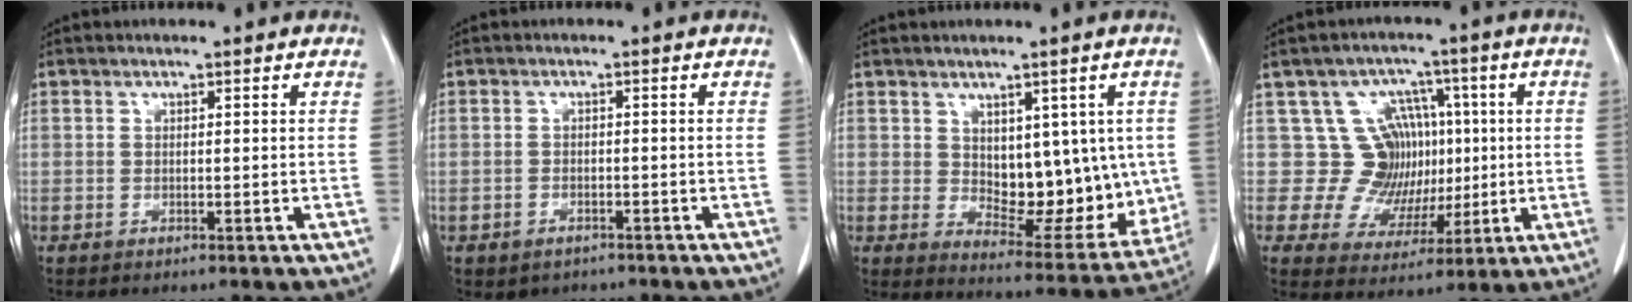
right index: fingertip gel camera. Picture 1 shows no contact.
{"total": 3.2, "force": [-2.3, 2.1, 0.8], "torque": [-0.010, 0.005, -0.025]}
{"total": 12.7, "force": [1.5, 6.8, 10.6], "torque": [-0.125, -0.005, 0.042]}
{"total": 9.8, "force": [1.9, 9.1, 3.1], "torque": [-0.037, 0.034, 0.045]}